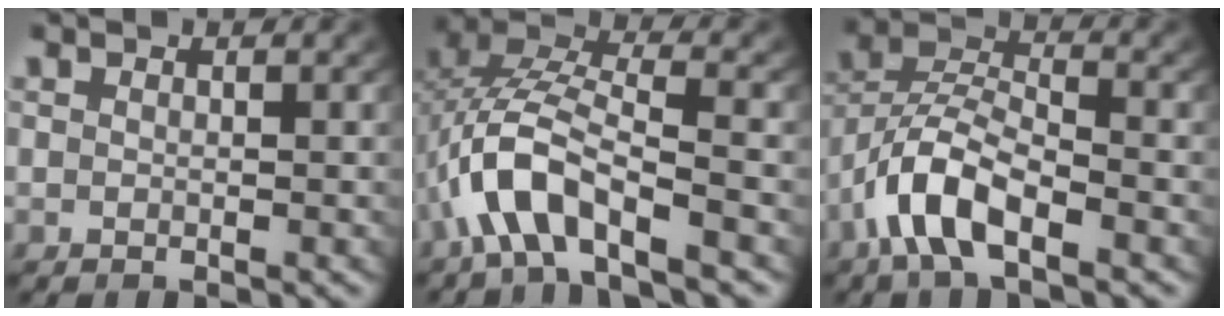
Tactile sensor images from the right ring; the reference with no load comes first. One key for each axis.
{"total": 7.8, "fx": -0.4, "fy": 5.4, "fz": 5.6, "tx": -0.138, "ty": 0.000, "tz": -0.017}
{"total": 5.8, "fx": -2.0, "fy": 3.4, "fz": 4.3, "tx": -0.097, "ty": -0.014, "tz": -0.037}